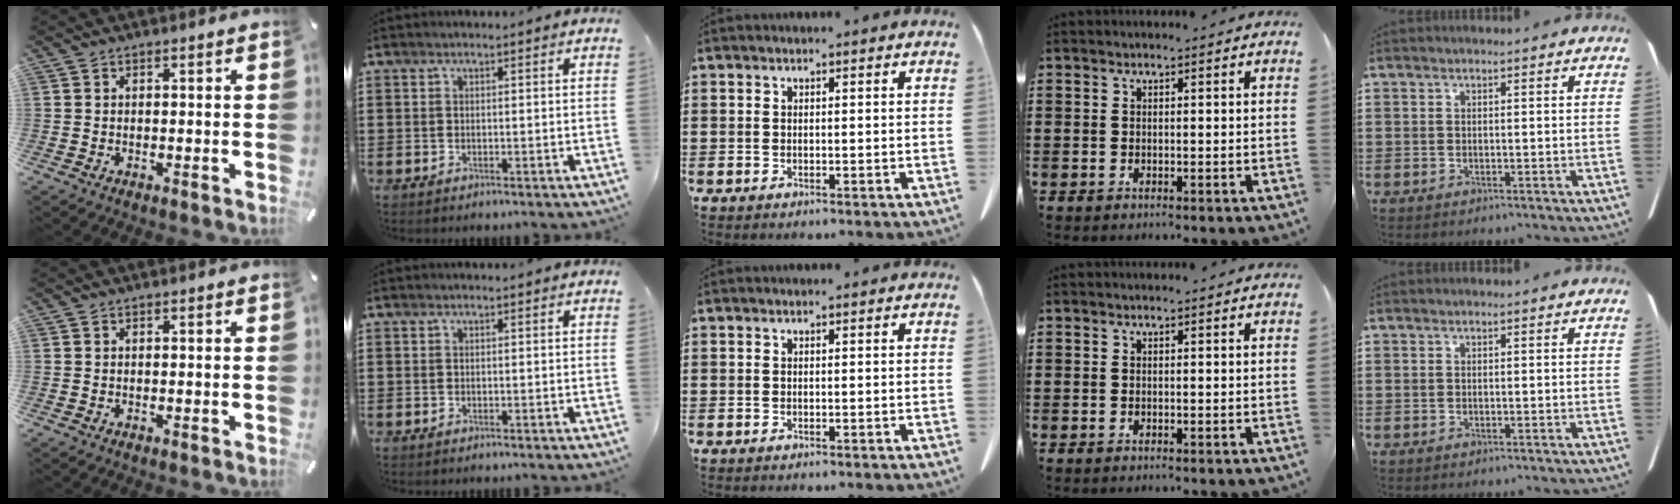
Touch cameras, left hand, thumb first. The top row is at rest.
{}